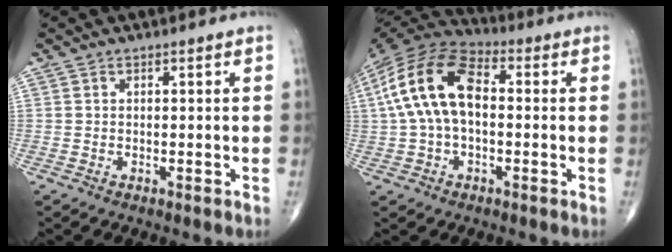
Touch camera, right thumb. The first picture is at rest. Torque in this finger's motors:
{"motor_torque": [1.88, 1.91, 1.21, 0.54, 0.31]}